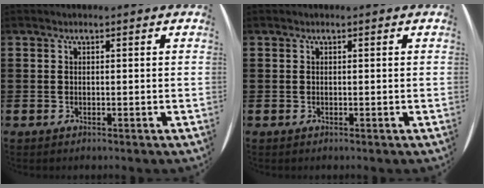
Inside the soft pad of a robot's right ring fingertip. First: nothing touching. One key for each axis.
{"total": 0.0}